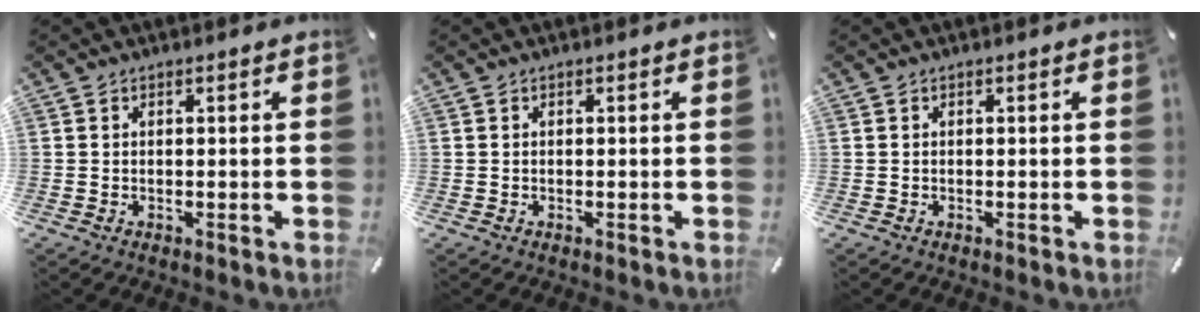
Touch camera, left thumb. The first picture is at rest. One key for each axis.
{"total": 0.0}
{"total": 0.0}